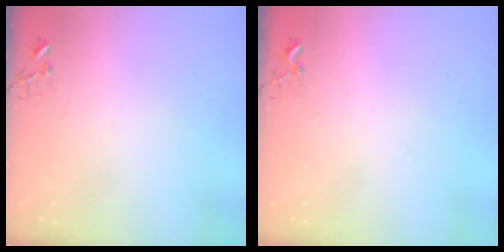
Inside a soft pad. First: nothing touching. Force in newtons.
{"total": 4.9, "press": 4.9, "slide": 0.5}